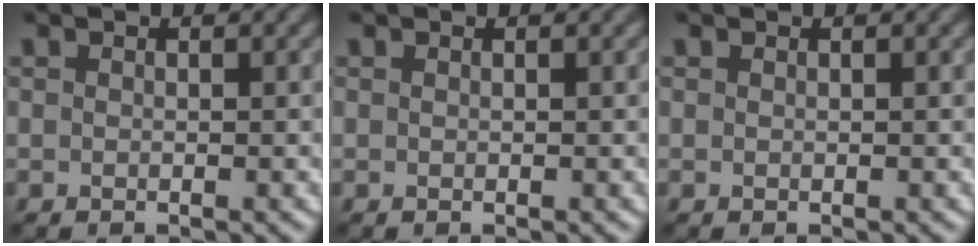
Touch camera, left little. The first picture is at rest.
{"total": 0.0}
{"total": 0.0}